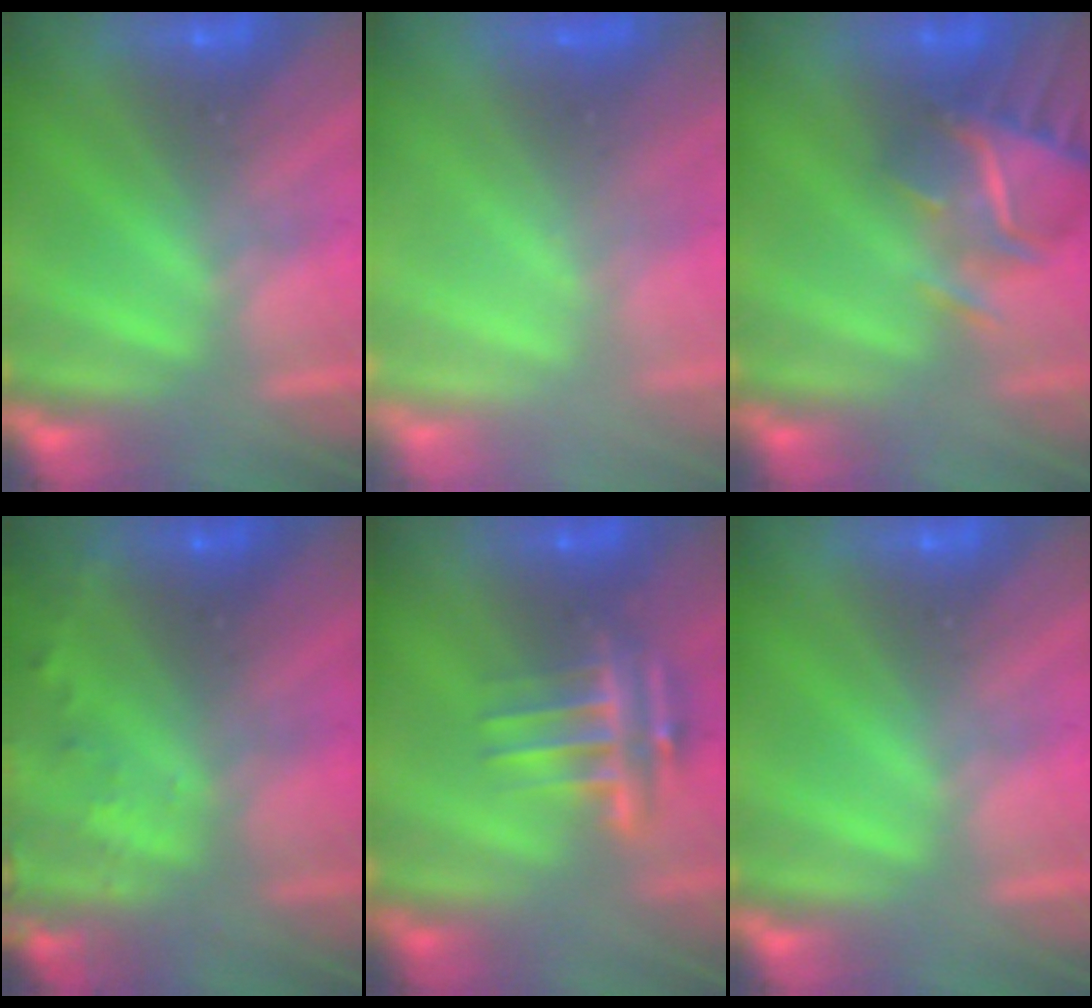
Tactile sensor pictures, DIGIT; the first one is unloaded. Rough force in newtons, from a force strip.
{"total": 8.6}
{"total": 6.8}
{"total": 8.7}
{"total": 7.4}
{"total": 0.0}